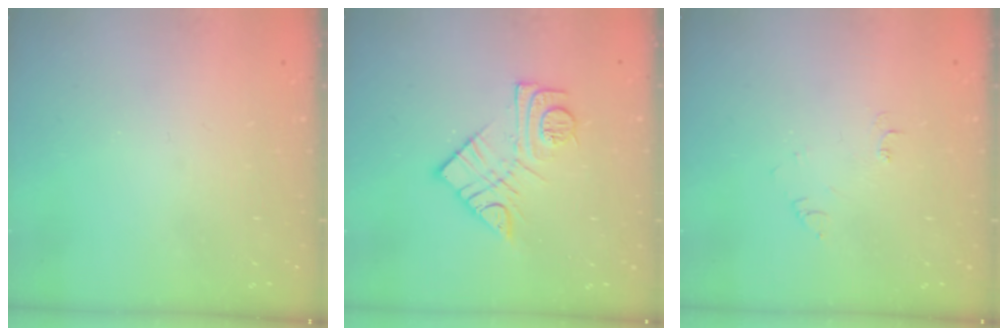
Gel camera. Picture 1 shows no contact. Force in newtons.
{"total": 11.7, "press": 11.7, "slide": 0.7}
{"total": 4.0, "press": 3.9, "slide": 0.5}